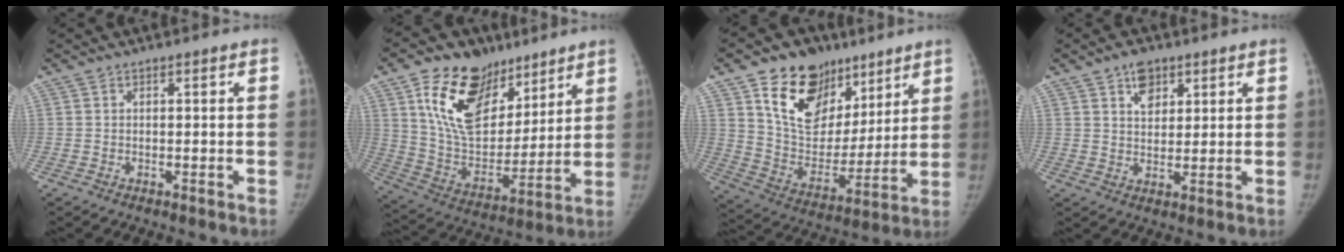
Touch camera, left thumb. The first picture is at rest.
{"total": 21.5, "force": [11.8, 13.5, 11.9], "torque": [-0.156, -0.050, 0.216]}
{"total": 20.1, "force": [11.3, 13.6, 9.6], "torque": [-0.106, -0.049, 0.202]}
{"total": 5.2, "force": [3.0, 3.2, 2.7], "torque": [-0.021, -0.018, 0.050]}